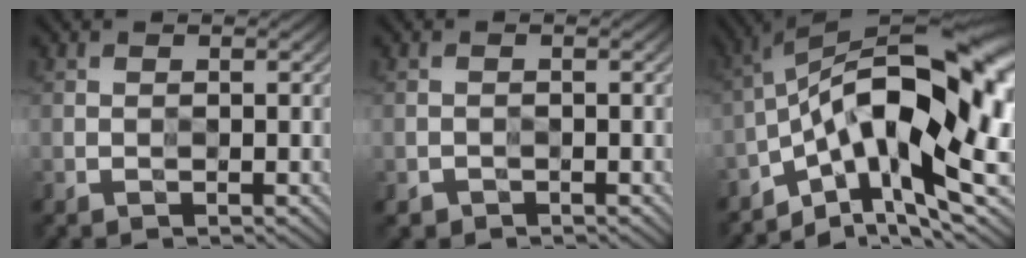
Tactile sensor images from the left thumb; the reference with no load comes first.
{"total": 0.9, "force": [-0.8, 0.1, -0.4], "torque": [0.004, -0.002, -0.017]}
{"total": 17.2, "force": [-3.1, 5.8, 15.9], "torque": [-0.254, 0.017, -0.074]}